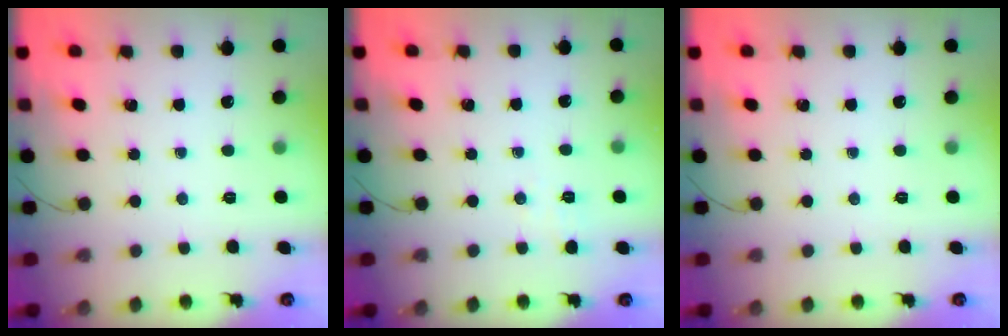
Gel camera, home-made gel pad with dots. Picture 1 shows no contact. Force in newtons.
{"total": 1.3, "press": 0.5, "slide": 1.3}
{"total": 0.0}